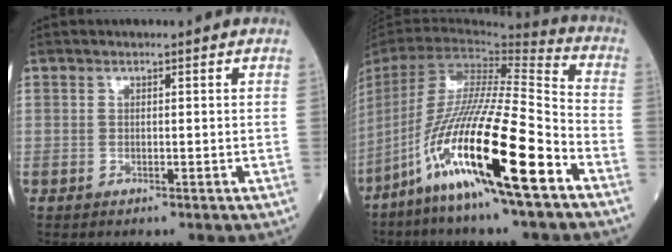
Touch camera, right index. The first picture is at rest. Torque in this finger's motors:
{"motor_torque": [1.56, -0.58, 1.05, 0.21]}